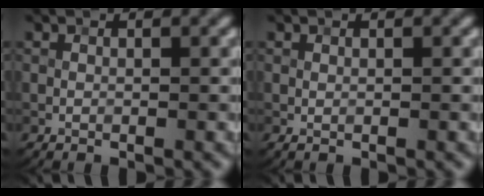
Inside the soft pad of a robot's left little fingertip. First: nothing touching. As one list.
[{"total": 0.0}]